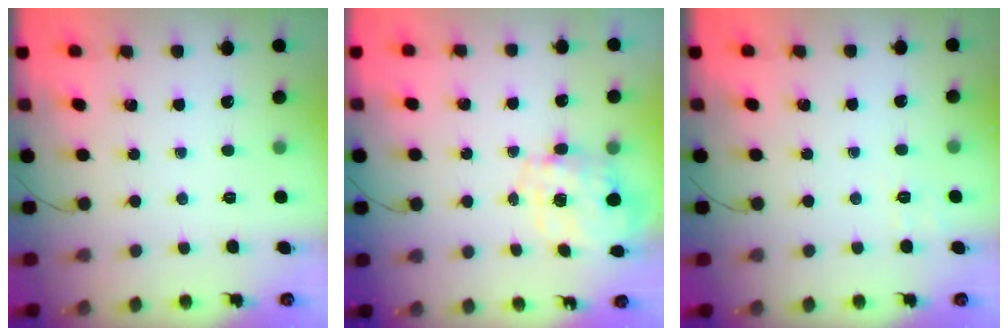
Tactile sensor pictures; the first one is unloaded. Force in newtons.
{"total": 8.8, "press": 8.7, "slide": 0.7}
{"total": 1.9, "press": 1.0, "slide": 1.6}